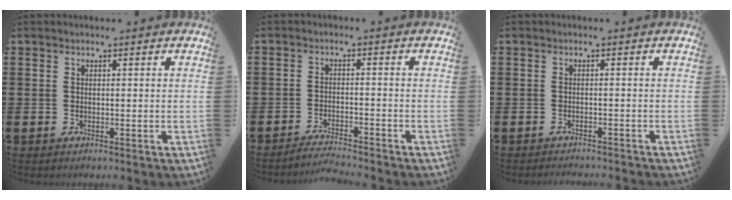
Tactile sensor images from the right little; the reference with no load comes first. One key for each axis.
{"total": 2.4, "fx": -2.4, "fy": -0.3, "fz": 0.2, "tx": -0.005, "ty": 0.003, "tz": -0.049}
{"total": 1.0, "fx": -1.0, "fy": -0.1, "fz": 0.0, "tx": -0.001, "ty": 0.001, "tz": -0.020}